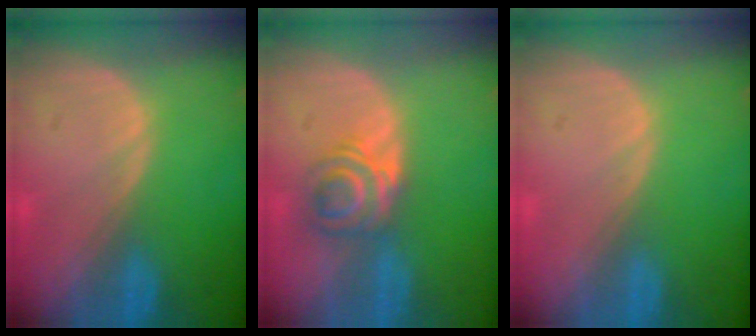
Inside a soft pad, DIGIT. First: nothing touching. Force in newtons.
{"total": 5.9, "press": 4.8, "slide": 3.4}
{"total": 0.0}